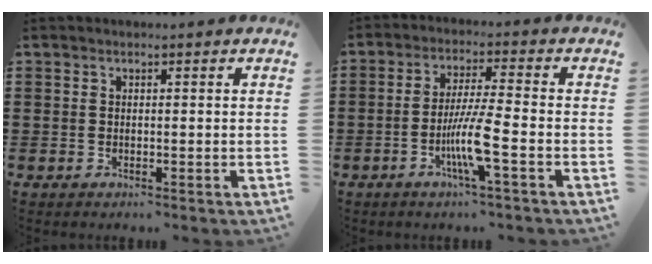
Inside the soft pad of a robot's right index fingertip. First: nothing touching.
{"total": 7.4, "force": [-2.8, 0.1, 6.8], "torque": [-0.133, -0.013, -0.054]}